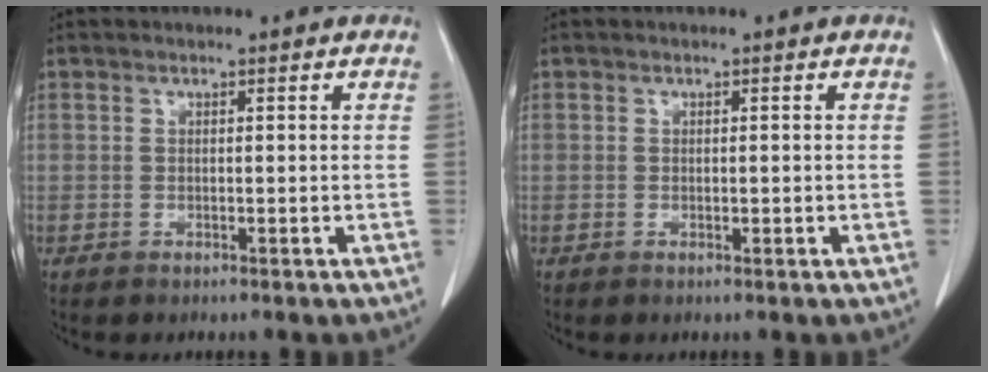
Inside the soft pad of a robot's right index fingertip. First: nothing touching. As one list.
[{"total": 0.5, "force": [-0.1, 0.3, 0.4], "torque": [-0.005, 0.000, -0.002]}]